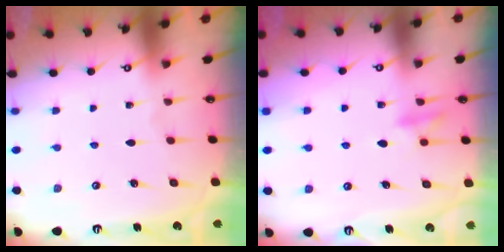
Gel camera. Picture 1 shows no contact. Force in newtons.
{"total": 9.0, "press": 8.9, "slide": 1.2}